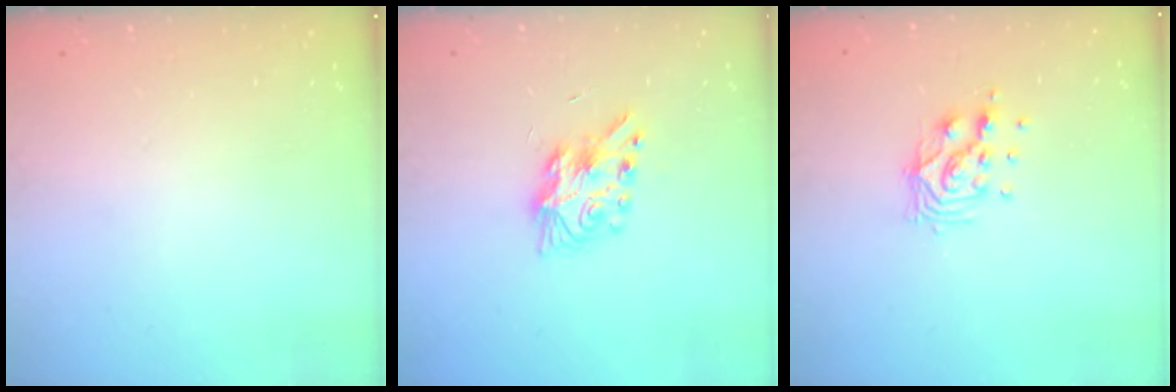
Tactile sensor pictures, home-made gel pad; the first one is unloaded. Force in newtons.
{"total": 8.2, "press": 8.1, "slide": 0.3}
{"total": 9.7, "press": 9.6, "slide": 0.8}